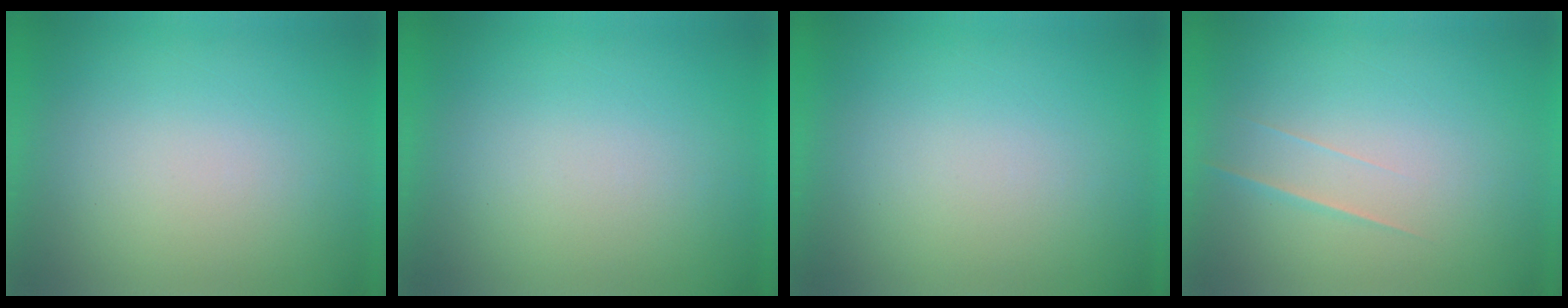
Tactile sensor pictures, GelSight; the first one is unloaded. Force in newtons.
{"total": 0.0}
{"total": 1.1}
{"total": 1.7}